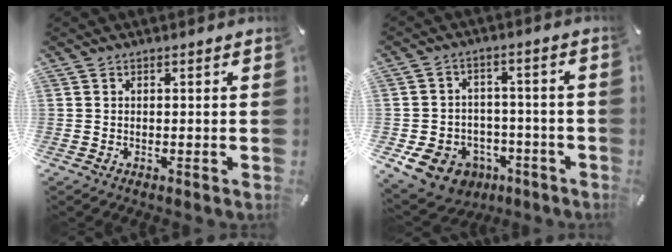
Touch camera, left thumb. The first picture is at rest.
{"total": 11.0, "force": [-5.6, 8.6, 4.0], "torque": [-0.080, 0.043, -0.091]}